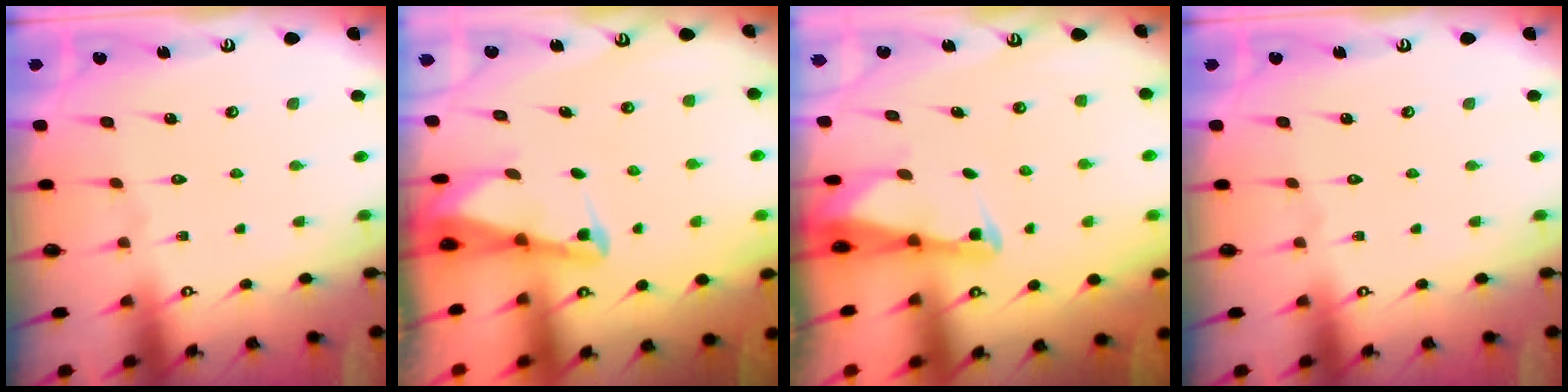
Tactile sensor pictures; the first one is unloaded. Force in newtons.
{"total": 2.5, "press": 2.5, "slide": 0.4}
{"total": 2.4, "press": 2.4, "slide": 0.3}
{"total": 0.0}